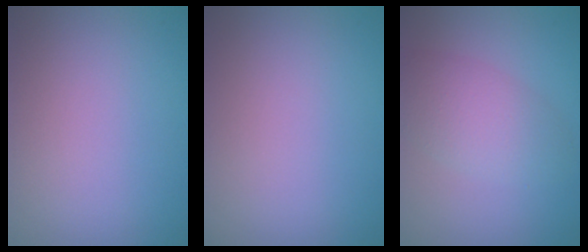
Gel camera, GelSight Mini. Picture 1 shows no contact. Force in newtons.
{"total": 0.0}
{"total": 4.2, "press": 4.2, "slide": 0.1}